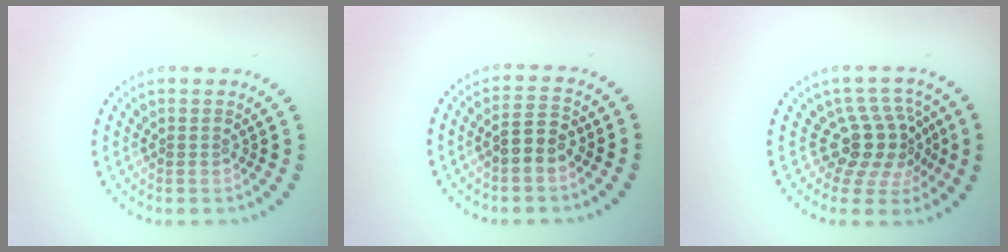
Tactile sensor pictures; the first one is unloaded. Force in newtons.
{"total": 2.4, "press": 2.3, "slide": 0.7}
{"total": 4.4, "press": 3.2, "slide": 2.9}